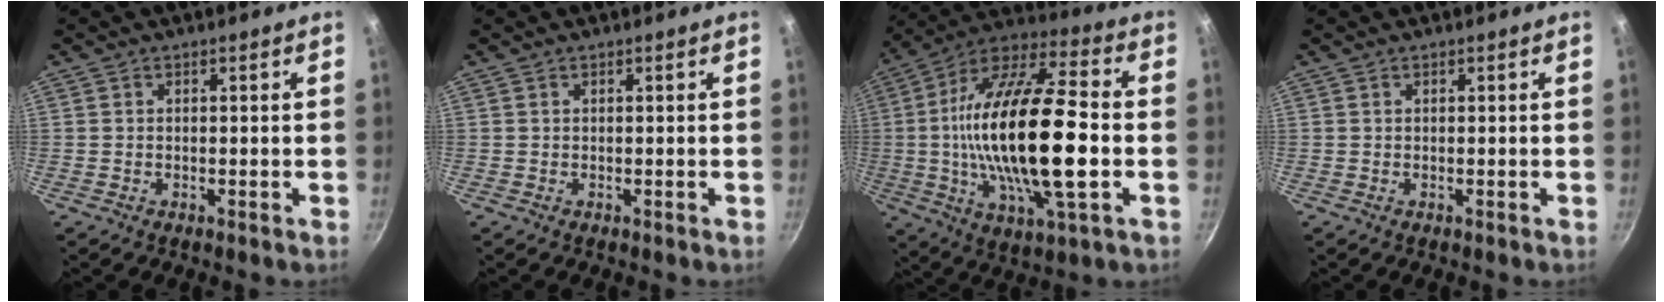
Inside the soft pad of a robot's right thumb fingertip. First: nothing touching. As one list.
[{"total": 0.0}, {"total": 26.7, "force": [-2.0, 9.1, 25.0], "torque": [-0.463, 0.017, -0.045]}, {"total": 0.0}]